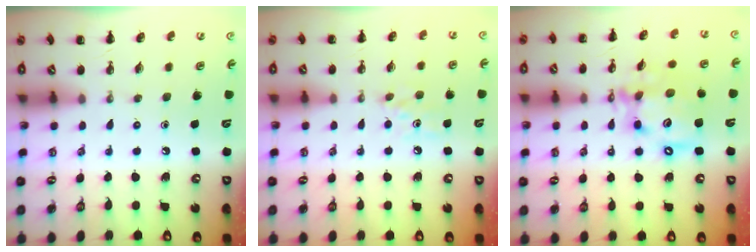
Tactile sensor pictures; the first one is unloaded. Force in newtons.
{"total": 5.8, "press": 5.6, "slide": 1.7}
{"total": 14.1, "press": 13.6, "slide": 3.7}